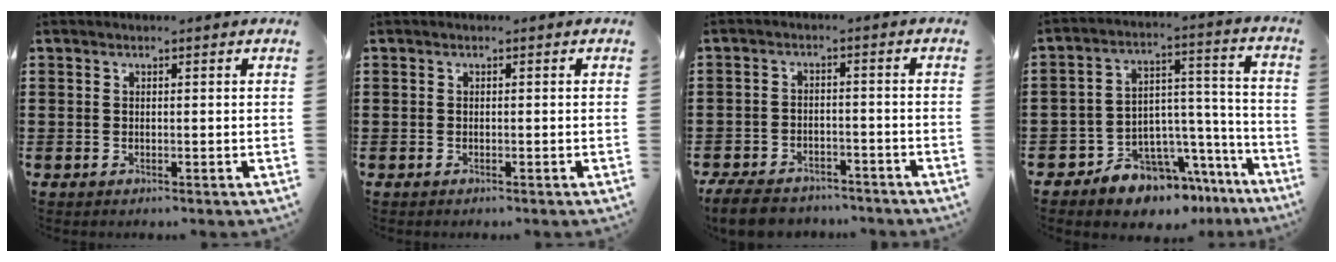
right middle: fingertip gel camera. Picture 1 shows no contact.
{"total": 0.0}
{"total": 5.4, "force": [-5.1, 1.2, 1.3], "torque": [-0.030, 0.007, -0.101]}
{"total": 9.3, "force": [-8.4, 3.6, 1.6], "torque": [-0.029, 0.019, -0.155]}